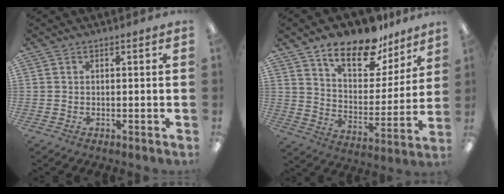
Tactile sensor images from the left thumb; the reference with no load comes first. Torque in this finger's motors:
{"motor_torque": [1.07, 1.22, 1.16, -1.61, 0.18]}